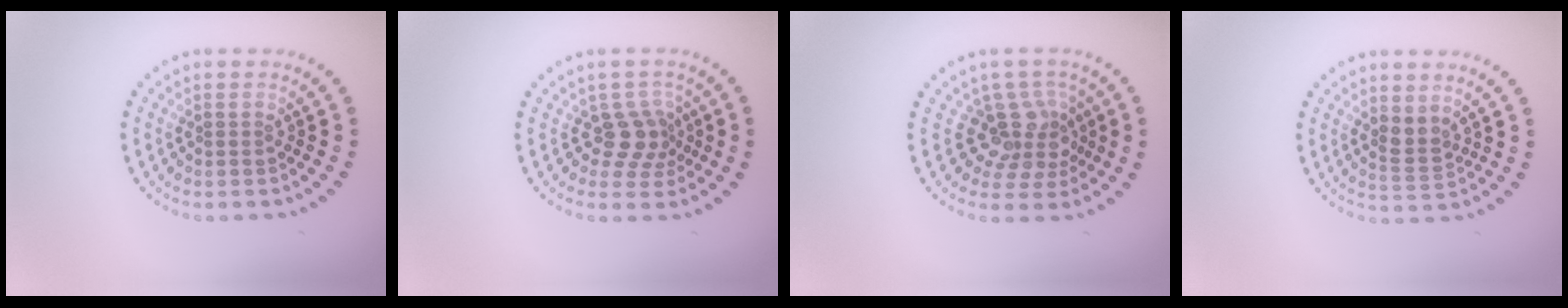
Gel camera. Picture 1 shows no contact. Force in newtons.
{"total": 2.9, "press": 2.2, "slide": 1.9}
{"total": 3.8, "press": 2.9, "slide": 2.6}
{"total": 1.9, "press": 1.6, "slide": 1.1}